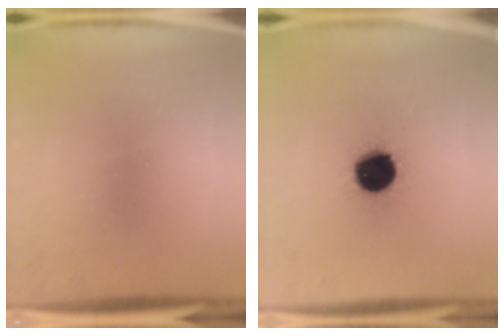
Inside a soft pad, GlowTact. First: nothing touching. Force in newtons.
{"total": 15.2}